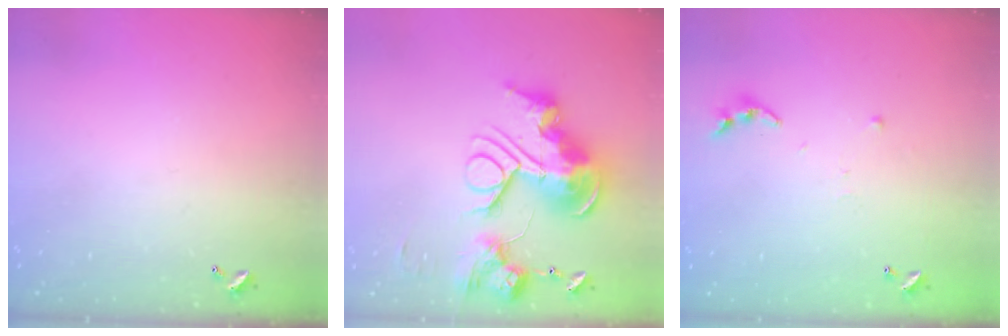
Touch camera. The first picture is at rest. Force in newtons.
{"total": 0.9, "press": 0.9, "slide": 0.0}
{"total": 3.8, "press": 3.8, "slide": 0.3}